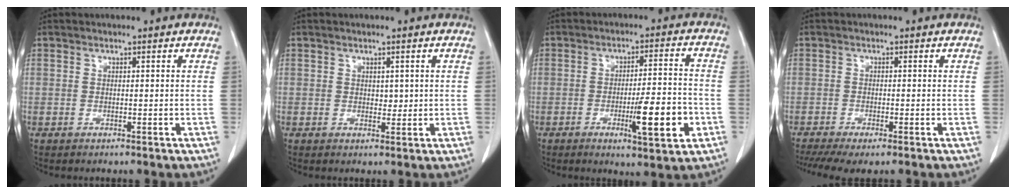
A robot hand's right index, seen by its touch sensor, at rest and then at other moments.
{"total": 1.4, "force": [0.4, 0.9, 0.9], "torque": [-0.009, -0.003, 0.007]}
{"total": 9.7, "force": [-3.4, 1.0, 9.0], "torque": [-0.135, -0.007, -0.049]}
{"total": 6.3, "force": [-4.7, 1.0, 4.1], "torque": [-0.067, -0.013, -0.080]}